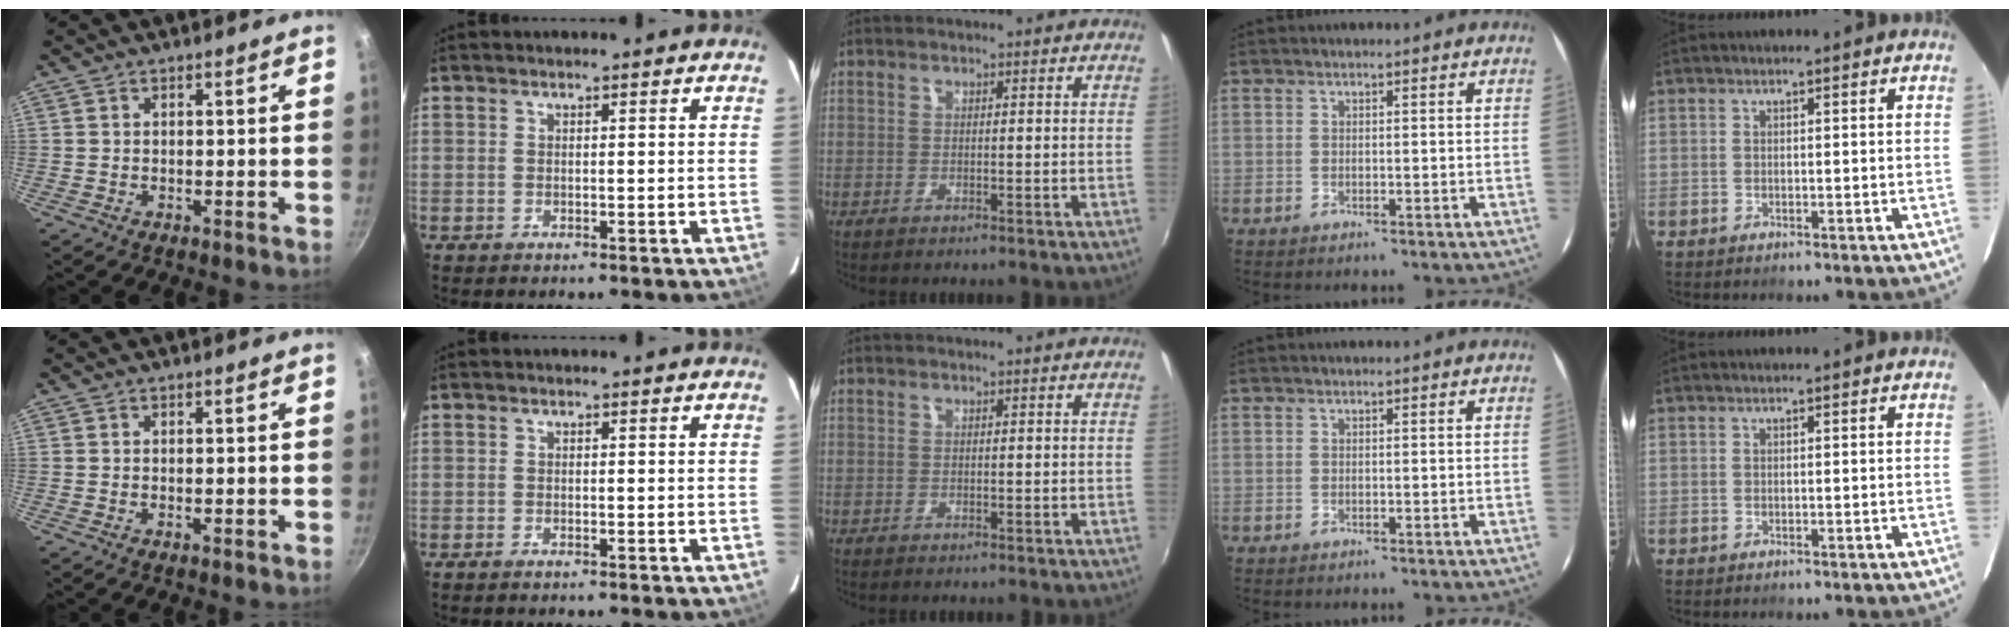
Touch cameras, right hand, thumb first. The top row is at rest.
{"thumb": {"total": 0.6, "force": [-0.1, 0.2, 0.6], "torque": [-0.009, -0.001, -0.002]}, "index": {"total": 0.7, "force": [-0.6, 0.1, 0.2], "torque": [-0.004, -0.003, -0.014]}}